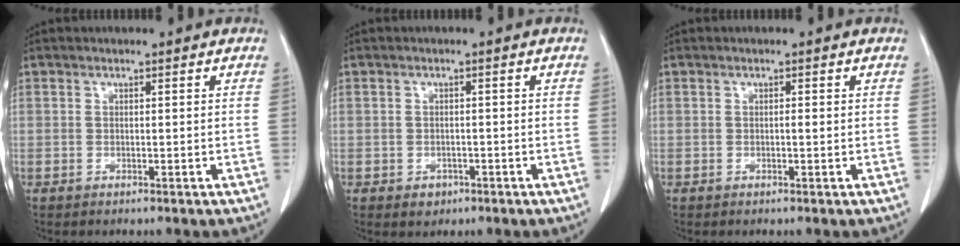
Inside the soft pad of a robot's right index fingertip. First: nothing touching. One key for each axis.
{"total": 2.0, "fx": -1.0, "fy": 1.6, "fz": 0.6, "tx": -0.005, "ty": 0.005, "tz": -0.009}
{"total": 0.5, "fx": -0.1, "fy": 0.1, "fz": 0.5, "tx": -0.009, "ty": 0.001, "tz": -0.002}